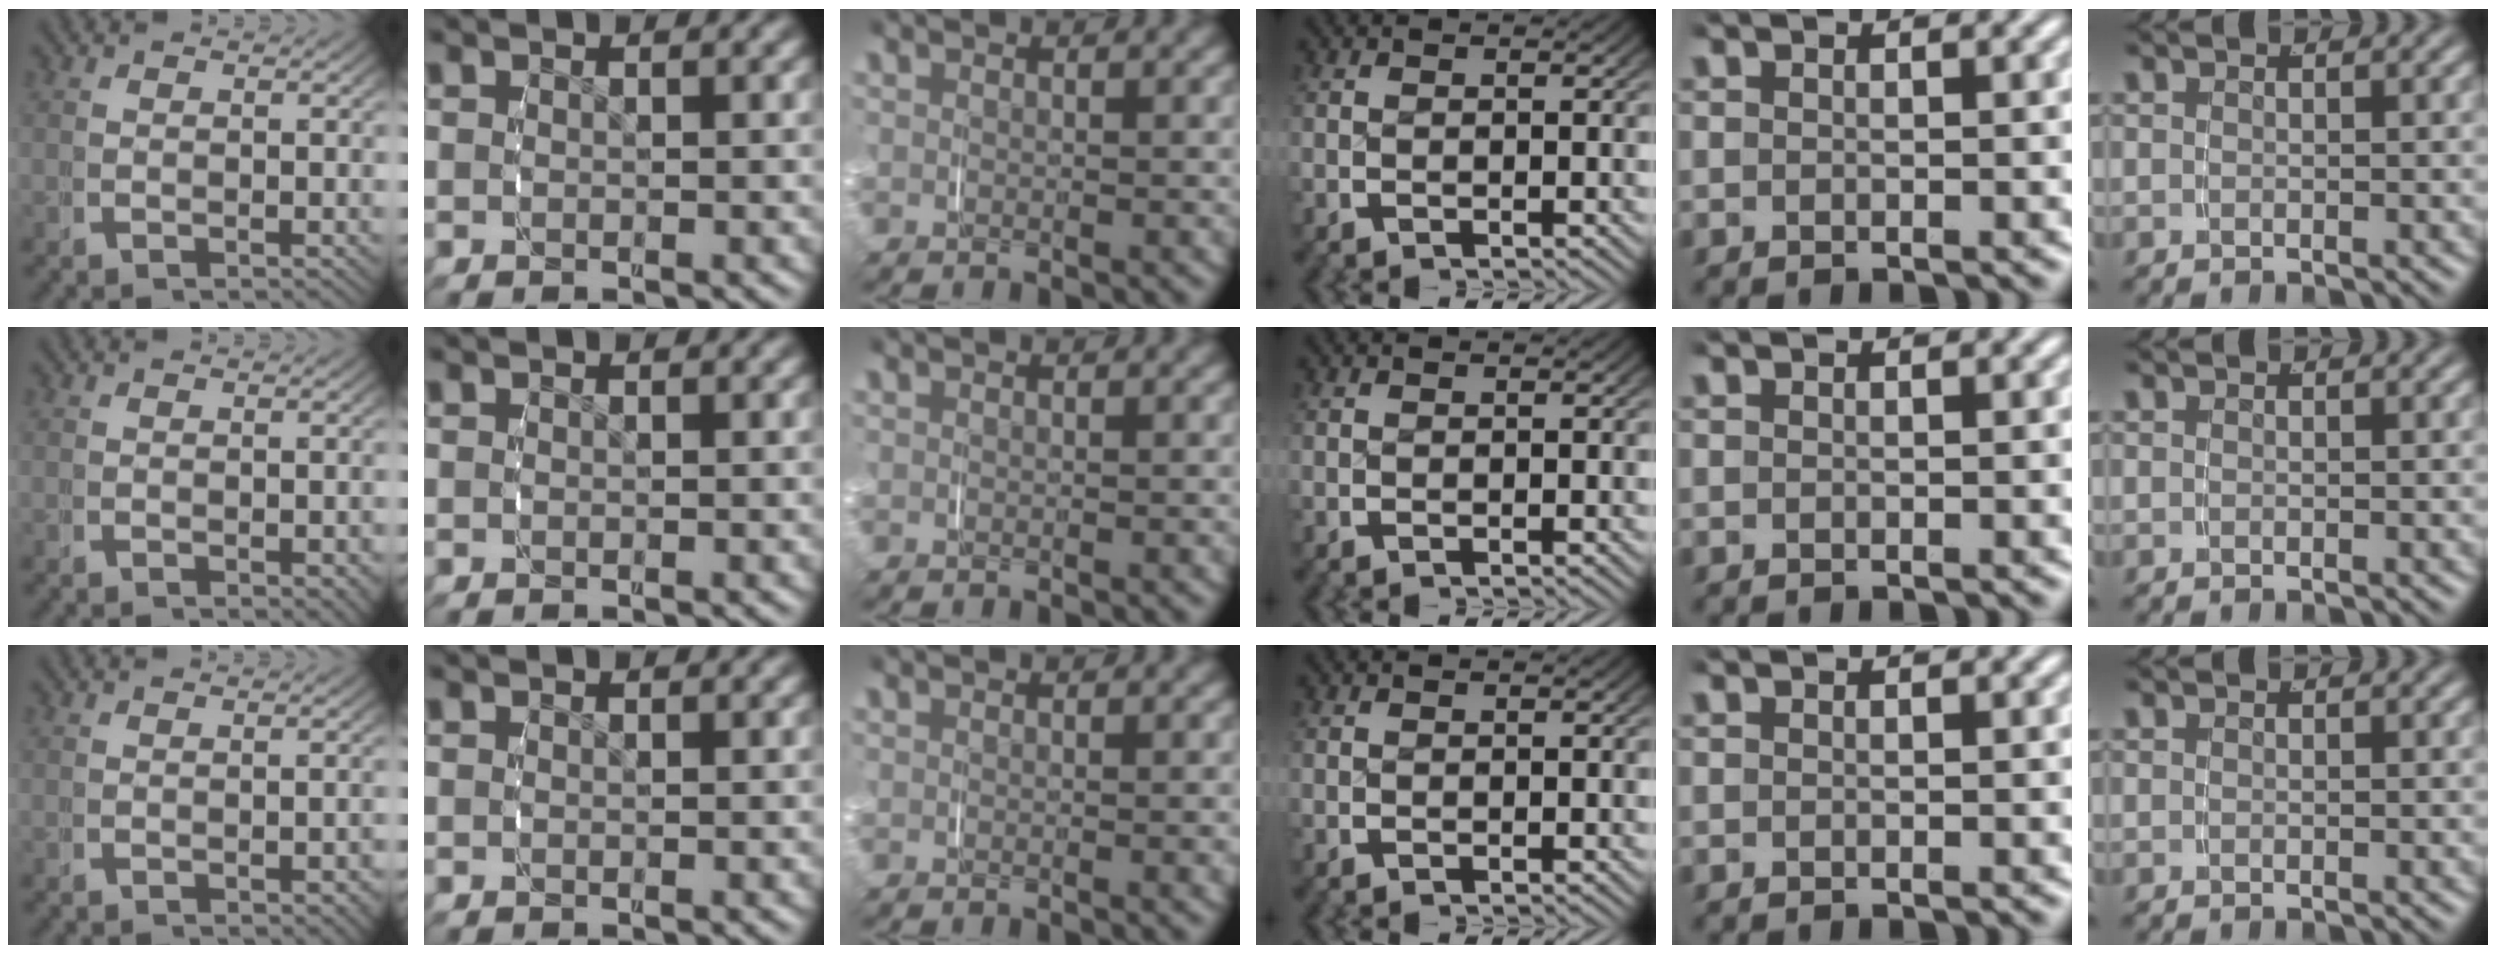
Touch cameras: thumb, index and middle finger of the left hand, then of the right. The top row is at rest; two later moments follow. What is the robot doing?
{"motion": "grasp_and_lifting", "object": "string"}